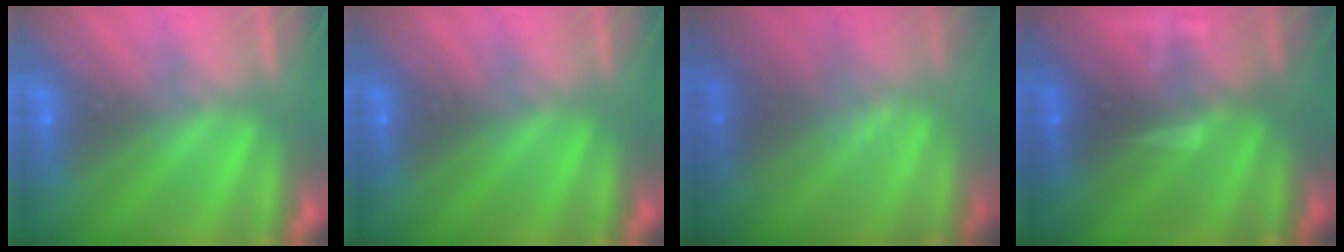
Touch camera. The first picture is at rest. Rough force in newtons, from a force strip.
{"total": 0.0}
{"total": 2.3}
{"total": 3.2}